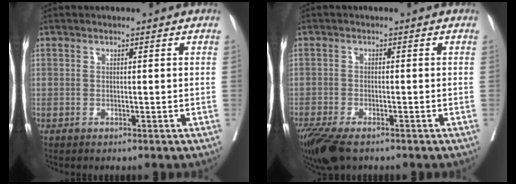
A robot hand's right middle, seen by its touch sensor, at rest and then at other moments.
{"total": 8.0, "force": [-5.8, 2.7, 4.8], "torque": [-0.086, -0.017, -0.098]}